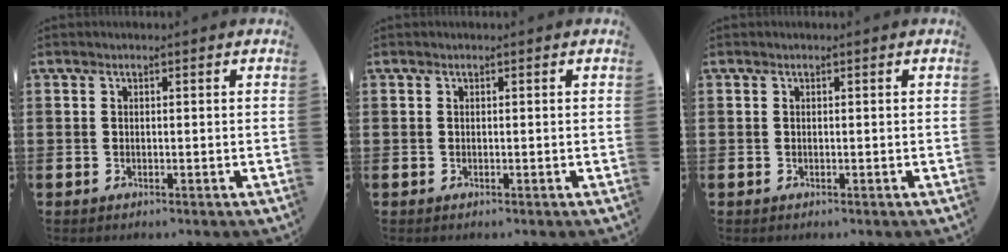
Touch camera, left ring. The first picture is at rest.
{"total": 0.0}
{"total": 0.0}